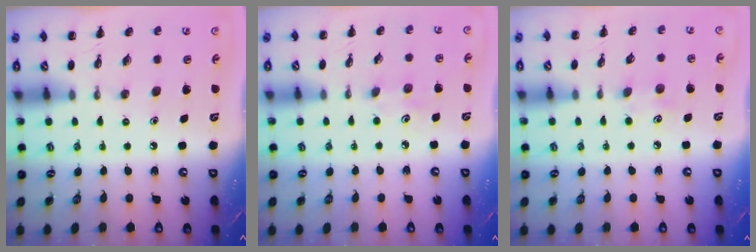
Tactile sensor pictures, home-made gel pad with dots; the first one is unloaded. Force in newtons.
{"total": 3.4, "press": 3.3, "slide": 0.8}
{"total": 4.3, "press": 4.2, "slide": 1.1}